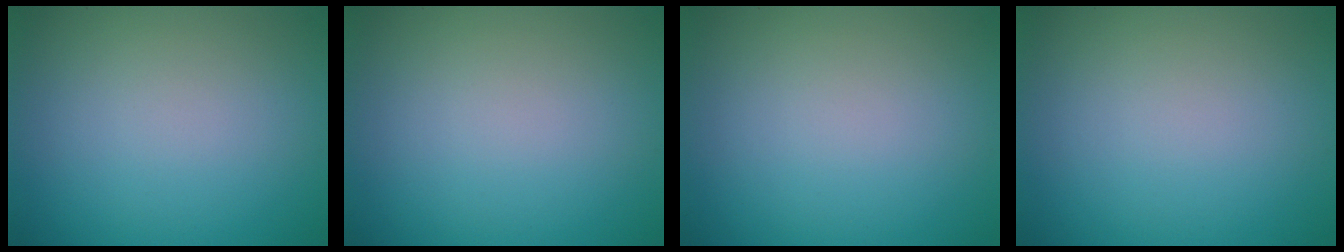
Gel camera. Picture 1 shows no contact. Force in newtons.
{"total": 0.0}
{"total": 0.0}
{"total": 0.0}